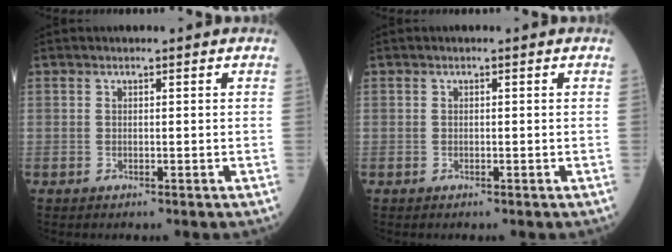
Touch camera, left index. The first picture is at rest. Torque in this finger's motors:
{"motor_torque": [0.00, 0.00, 0.00, 0.00]}